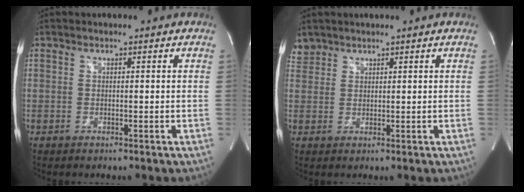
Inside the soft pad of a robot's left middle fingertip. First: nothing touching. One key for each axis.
{"total": 2.3, "fx": 2.0, "fy": 1.0, "fz": -0.3, "tx": 0.005, "ty": 0.011, "tz": 0.041}